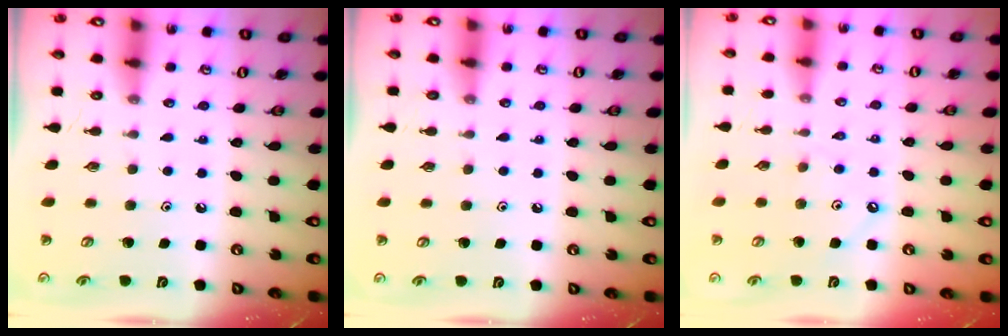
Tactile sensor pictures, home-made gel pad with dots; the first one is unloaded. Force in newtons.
{"total": 2.4, "press": 2.4, "slide": 0.4}
{"total": 2.6, "press": 2.6, "slide": 0.3}